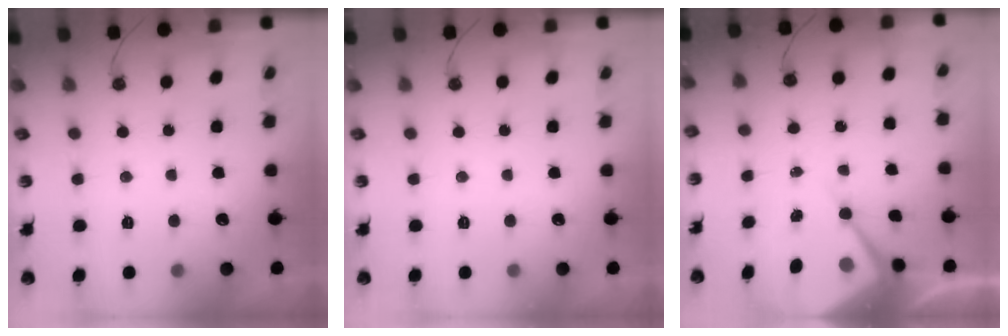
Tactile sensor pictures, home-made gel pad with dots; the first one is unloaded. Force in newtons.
{"total": 0.0}
{"total": 9.4, "press": 9.4, "slide": 0.7}